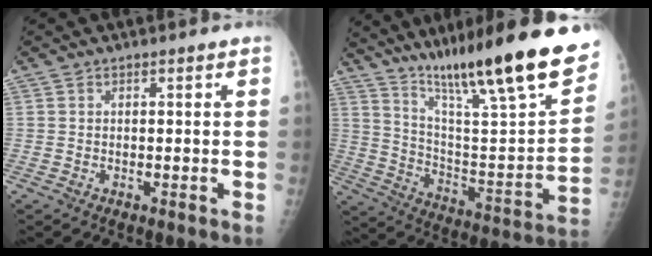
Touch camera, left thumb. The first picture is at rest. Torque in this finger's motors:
{"motor_torque": [1.18, 1.16, 1.44, -1.33, 0.14]}